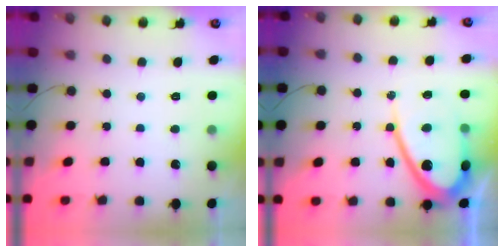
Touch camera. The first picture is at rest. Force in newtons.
{"total": 14.9, "press": 14.8, "slide": 1.2}